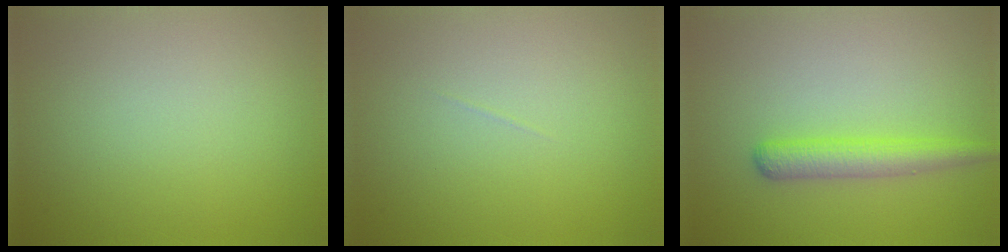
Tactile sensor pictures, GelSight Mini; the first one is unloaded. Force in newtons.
{"total": 0.0}
{"total": 2.9, "press": 2.9, "slide": 0.1}